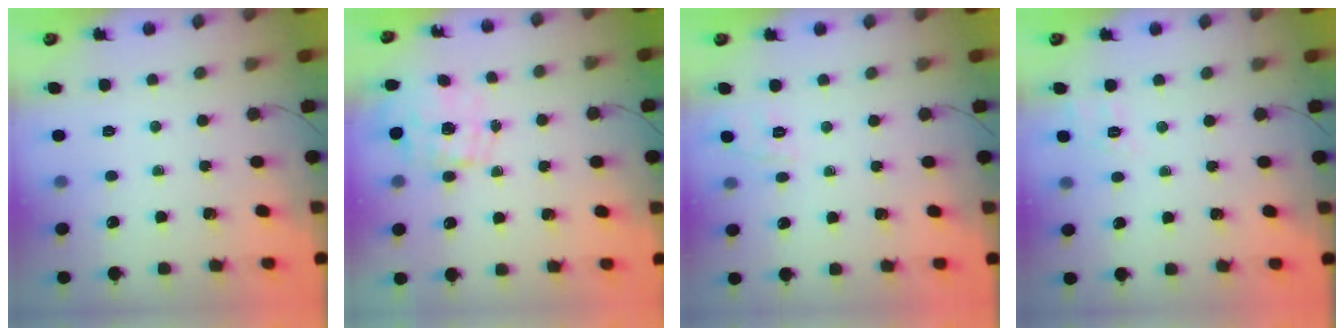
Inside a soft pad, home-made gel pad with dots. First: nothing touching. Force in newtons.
{"total": 1.6, "press": 1.4, "slide": 0.7}
{"total": 1.8, "press": 0.3, "slide": 1.8}
{"total": 4.4, "press": 3.8, "slide": 2.2}